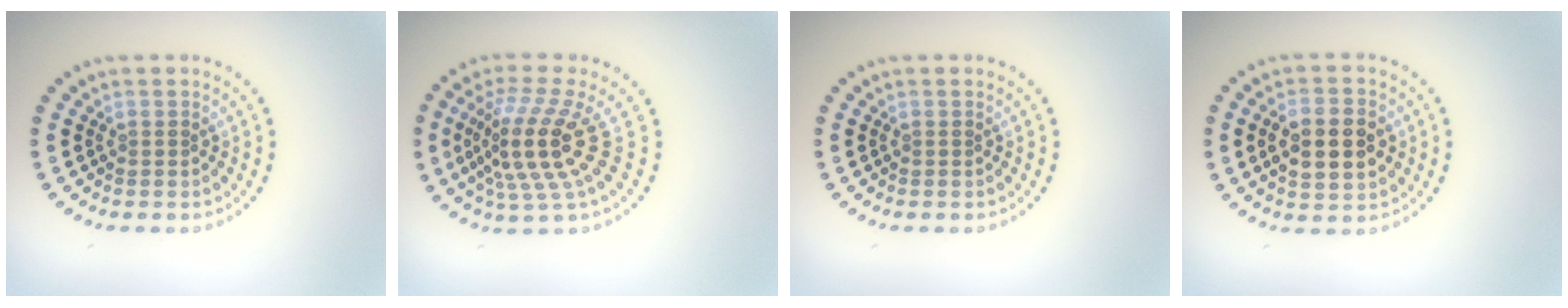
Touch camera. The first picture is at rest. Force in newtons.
{"total": 5.3, "press": 3.9, "slide": 3.6}
{"total": 0.0}
{"total": 5.2, "press": 5.2, "slide": 0.4}